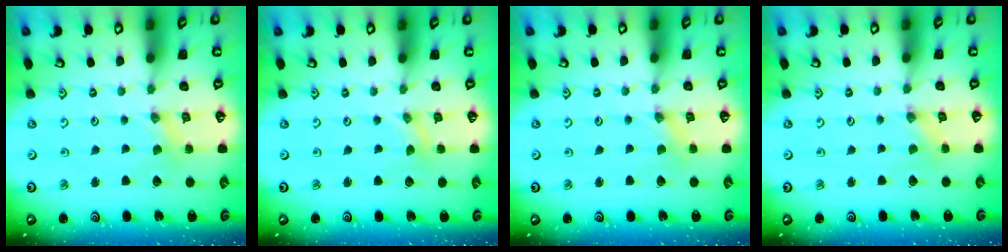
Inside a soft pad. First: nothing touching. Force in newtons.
{"total": 0.0}
{"total": 0.0}
{"total": 0.0}